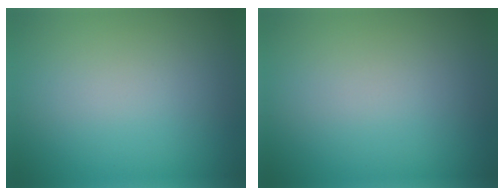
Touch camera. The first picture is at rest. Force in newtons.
{"total": 0.0}